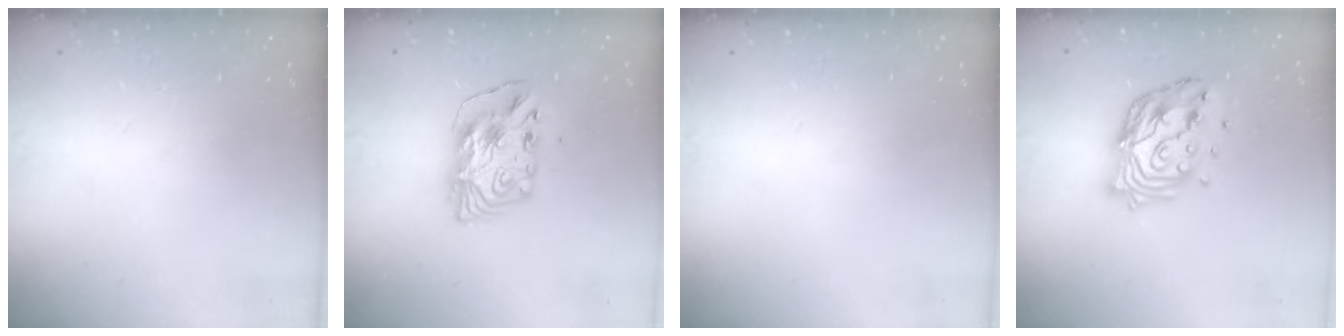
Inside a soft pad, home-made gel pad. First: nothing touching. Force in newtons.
{"total": 9.4, "press": 9.4, "slide": 0.8}
{"total": 0.0}
{"total": 14.8, "press": 14.7, "slide": 1.5}